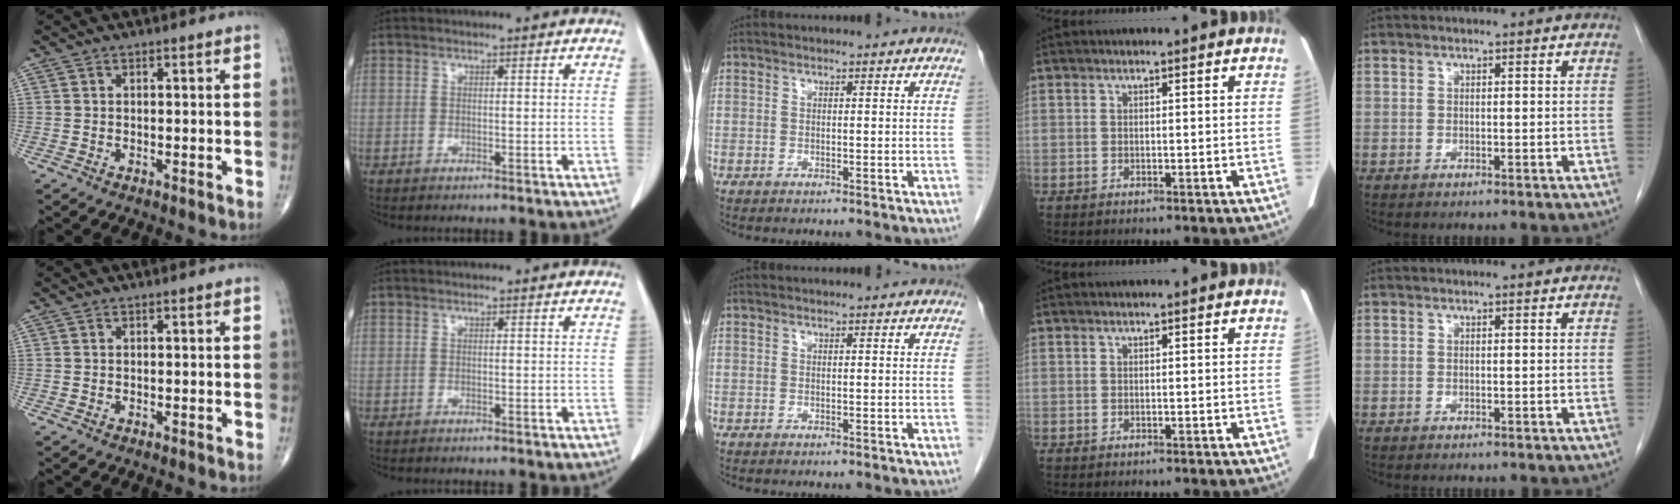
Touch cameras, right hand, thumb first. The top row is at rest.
{}